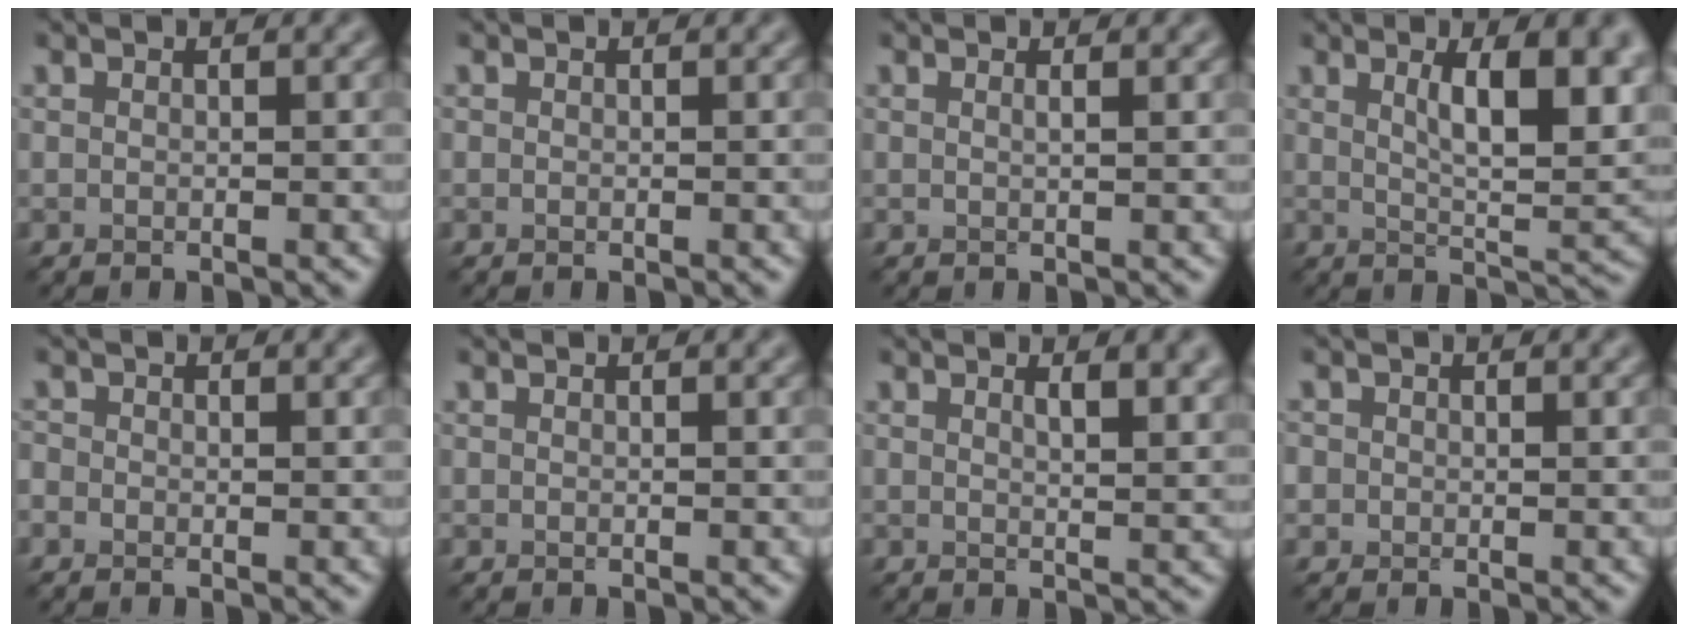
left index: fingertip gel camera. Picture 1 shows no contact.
{"total": 0.0}
{"total": 0.8, "force": [0.4, 0.2, 0.7], "torque": [-0.005, 0.003, 0.003]}
{"total": 9.2, "force": [2.9, 3.0, 8.2], "torque": [-0.110, -0.001, 0.049]}
{"total": 0.8, "force": [-0.1, 0.7, 0.2], "torque": [-0.003, -0.004, -0.006]}
{"total": 0.0}
{"total": 4.2, "force": [2.0, 1.6, 3.4], "torque": [-0.029, 0.005, 0.024]}
{"total": 1.1, "force": [0.0, 1.1, 0.2], "torque": [0.004, -0.002, -0.001]}